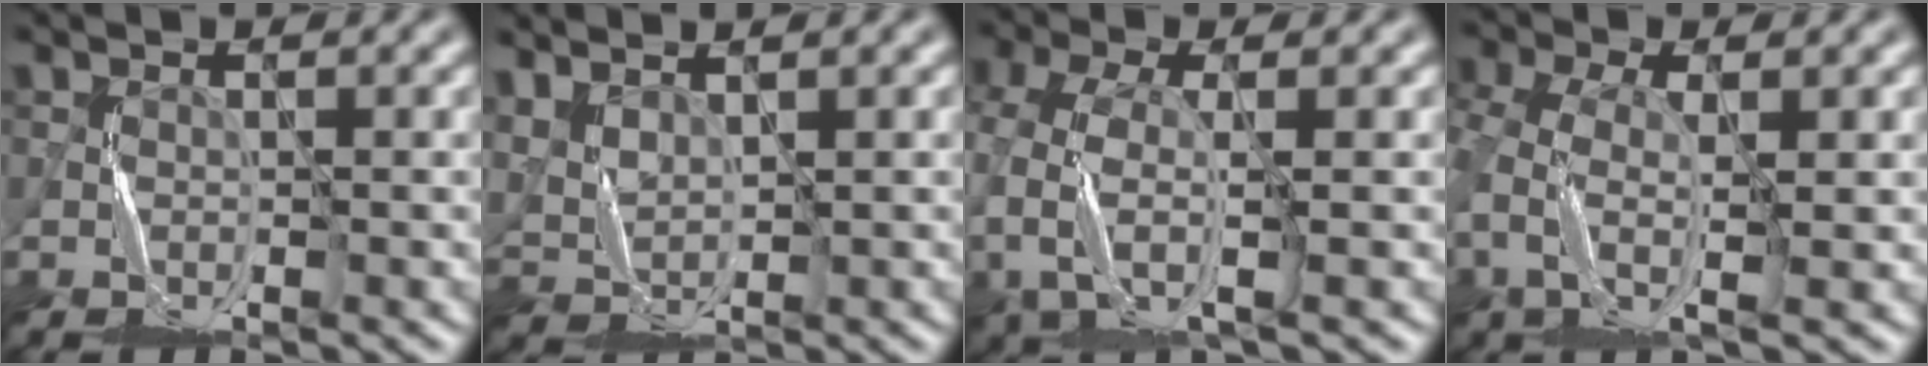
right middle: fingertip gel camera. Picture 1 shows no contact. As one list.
[{"total": 4.0, "force": [2.7, 1.6, 2.5], "torque": [-0.072, 0.010, 0.056]}, {"total": 5.3, "force": [-1.8, 2.4, 4.4], "torque": [-0.118, -0.010, -0.041]}, {"total": 4.8, "force": [-1.0, 2.3, 4.1], "torque": [-0.106, -0.001, -0.025]}]